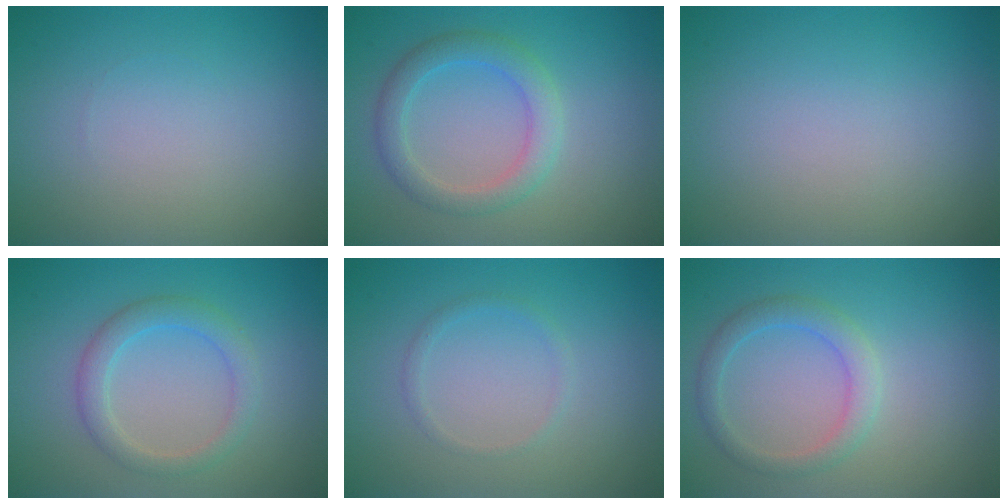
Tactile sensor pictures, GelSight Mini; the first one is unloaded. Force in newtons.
{"total": 3.2, "press": 3.2, "slide": 0.4}
{"total": 0.0}
{"total": 2.7, "press": 2.6, "slide": 0.3}
{"total": 0.9, "press": 0.9, "slide": 0.1}
{"total": 2.5, "press": 2.5, "slide": 0.3}